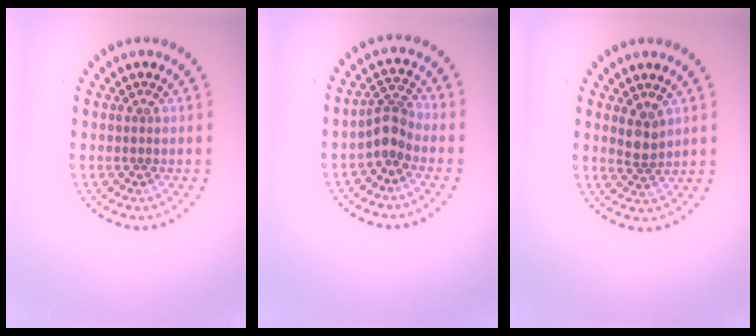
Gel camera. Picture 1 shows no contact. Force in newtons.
{"total": 2.4, "press": 1.8, "slide": 1.6}
{"total": 2.0, "press": 1.7, "slide": 1.1}